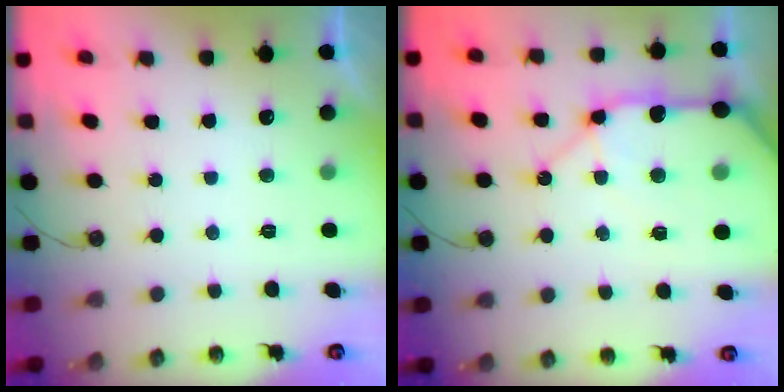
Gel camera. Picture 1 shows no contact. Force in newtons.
{"total": 16.9, "press": 16.7, "slide": 2.6}